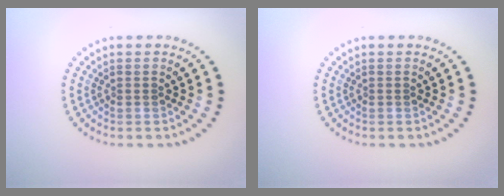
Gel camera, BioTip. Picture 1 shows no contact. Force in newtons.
{"total": 0.0}